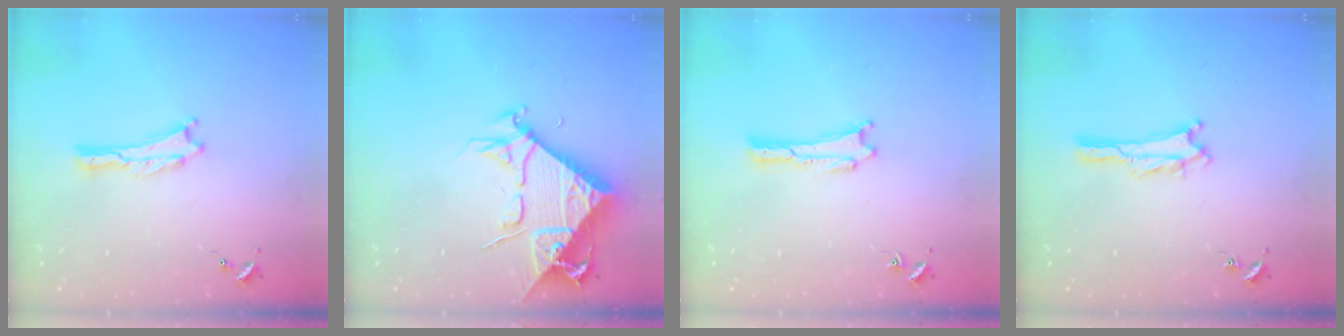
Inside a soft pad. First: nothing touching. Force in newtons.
{"total": 8.4, "press": 8.3, "slide": 0.9}
{"total": 0.0}
{"total": 1.3, "press": 1.3, "slide": 0.4}